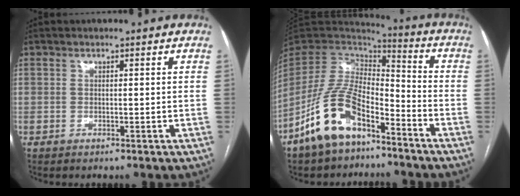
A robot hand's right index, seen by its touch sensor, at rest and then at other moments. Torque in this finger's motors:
{"motor_torque": [1.47, -0.67, 1.05, 0.21]}